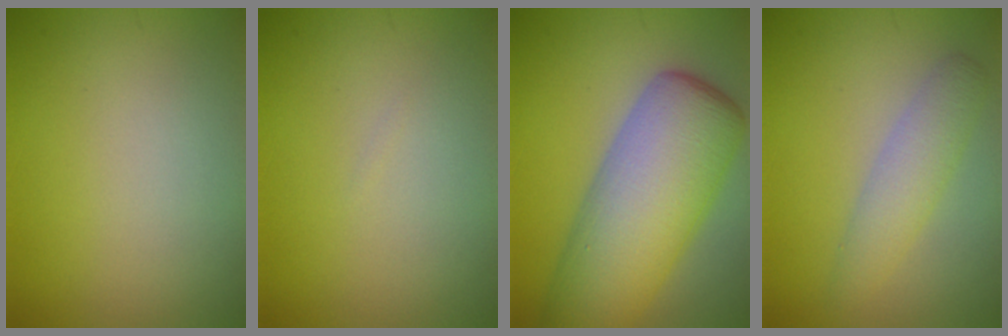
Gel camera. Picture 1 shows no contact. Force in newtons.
{"total": 0.0}
{"total": 10.3, "press": 10.3, "slide": 0.4}
{"total": 2.9, "press": 2.9, "slide": 0.1}